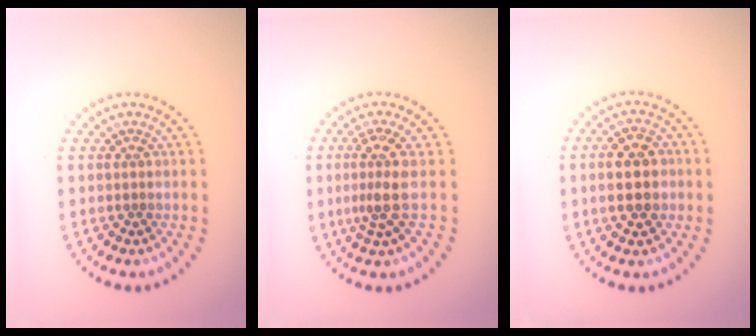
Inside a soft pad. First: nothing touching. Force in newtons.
{"total": 2.9, "press": 2.1, "slide": 2.0}
{"total": 4.6, "press": 4.6, "slide": 0.3}